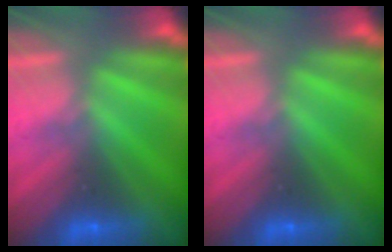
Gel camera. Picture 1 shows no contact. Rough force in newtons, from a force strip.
{"total": 0.0}